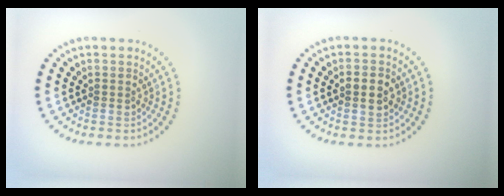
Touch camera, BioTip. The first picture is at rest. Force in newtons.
{"total": 2.0, "press": 2.0, "slide": 0.1}